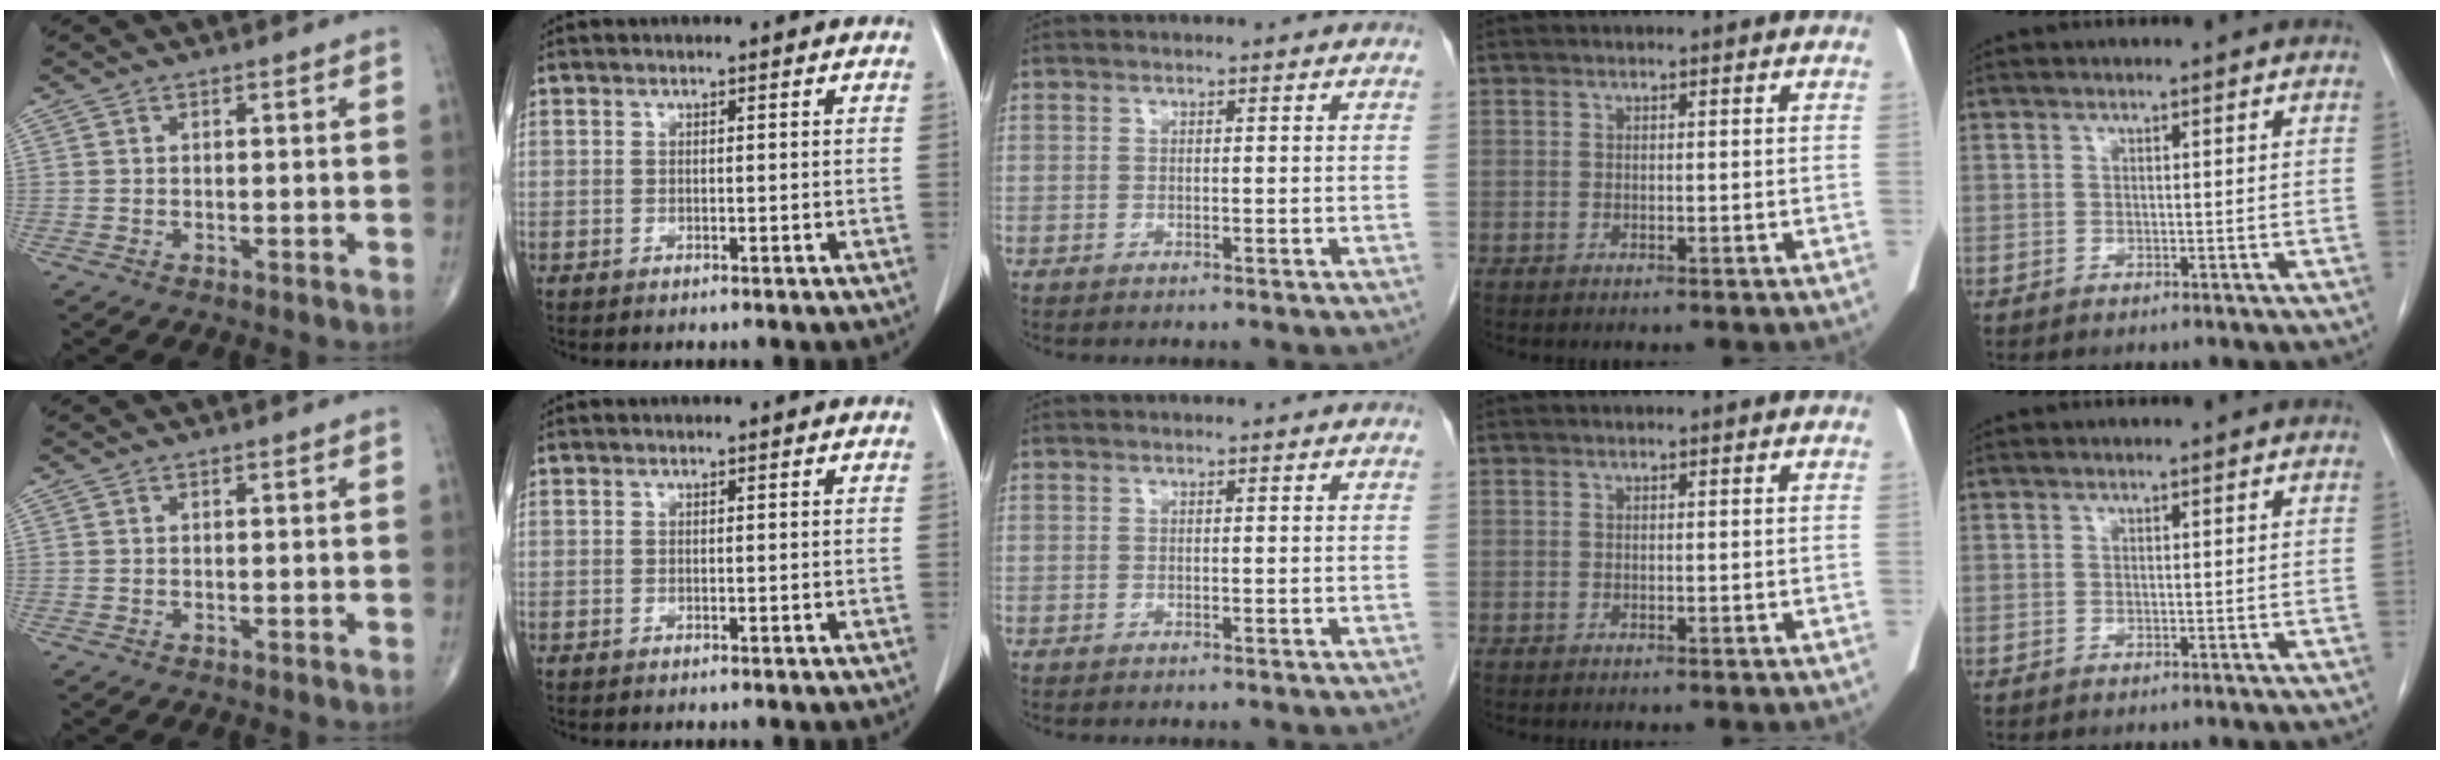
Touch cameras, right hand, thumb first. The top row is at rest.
{}